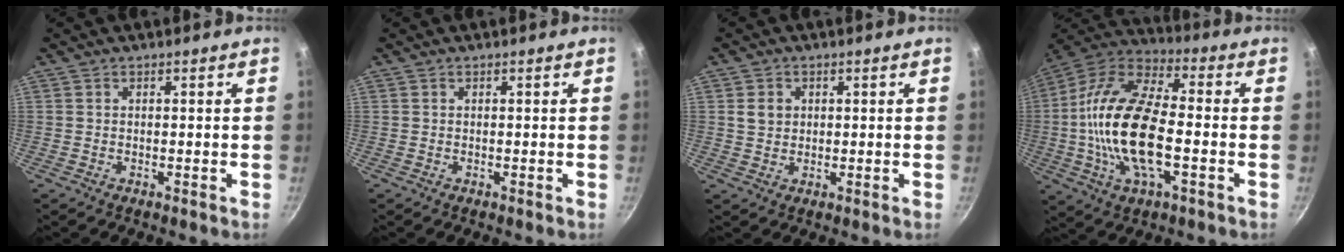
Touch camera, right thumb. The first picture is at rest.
{"total": 0.0}
{"total": 3.1, "force": [0.7, 2.6, 1.5], "torque": [-0.015, 0.002, 0.013]}
{"total": 20.8, "force": [-2.8, 9.2, 18.5], "torque": [-0.349, 0.030, -0.068]}